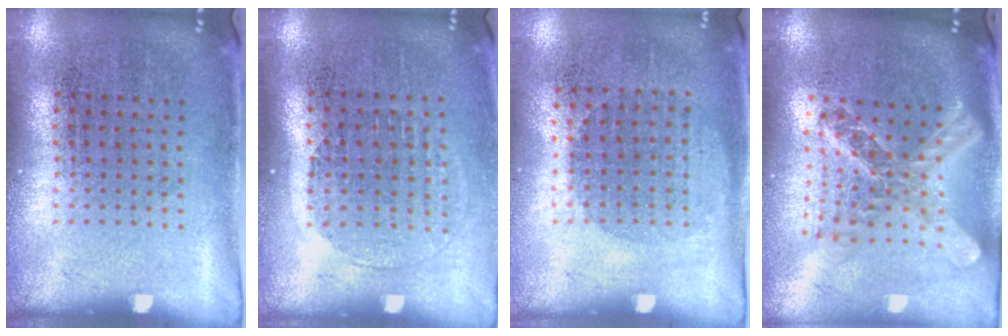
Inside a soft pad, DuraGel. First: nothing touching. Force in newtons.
{"total": 1.5, "press": 1.3, "slide": 0.7}
{"total": 1.0, "press": 0.9, "slide": 0.5}
{"total": 2.3, "press": 1.8, "slide": 1.5}